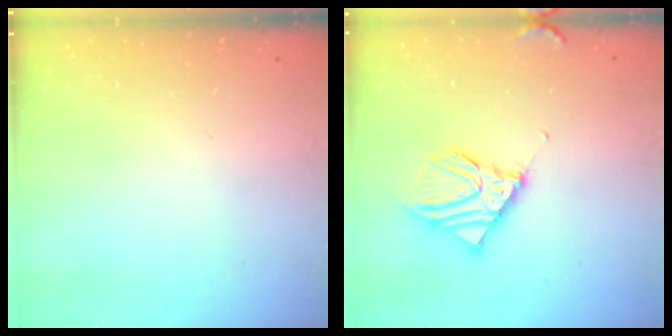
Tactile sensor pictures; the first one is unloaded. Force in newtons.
{"total": 10.8, "press": 10.7, "slide": 1.5}